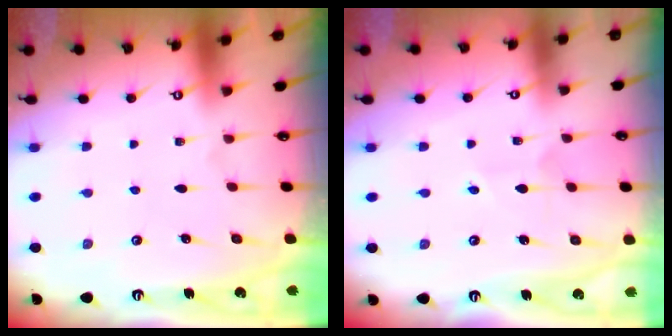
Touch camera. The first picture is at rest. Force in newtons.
{"total": 3.3, "press": 3.2, "slide": 0.5}